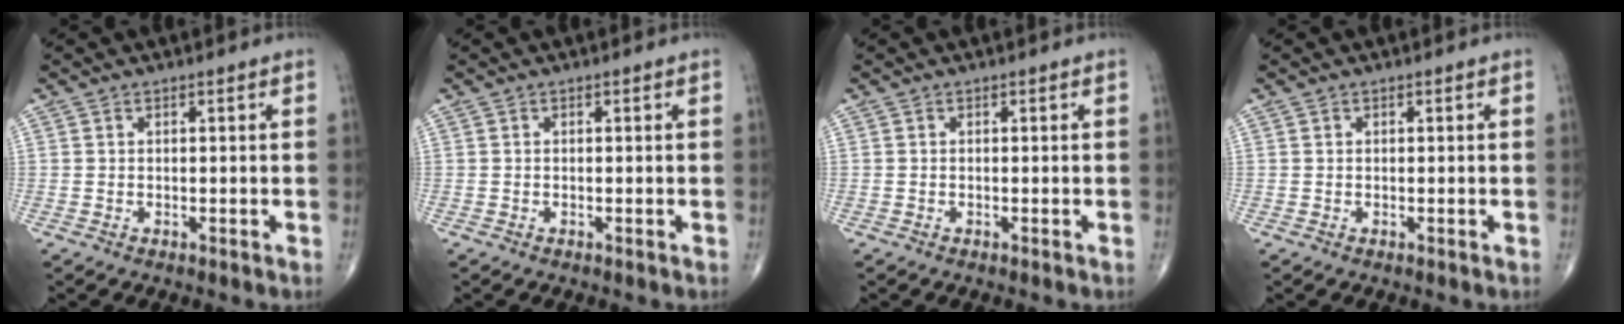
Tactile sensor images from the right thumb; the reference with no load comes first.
{"total": 0.0}
{"total": 0.0}
{"total": 0.0}